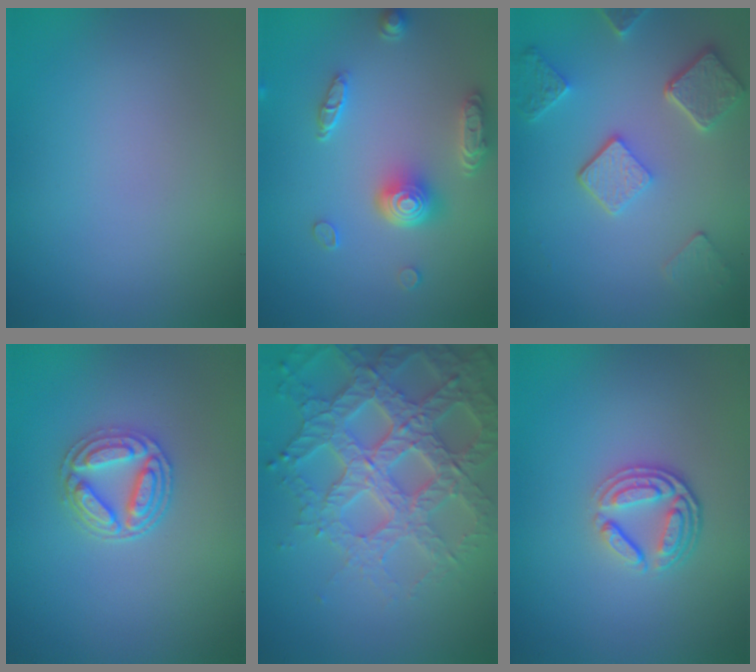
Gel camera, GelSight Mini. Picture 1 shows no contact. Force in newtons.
{"total": 4.7, "press": 3.7, "slide": 2.9}
{"total": 5.1, "press": 3.9, "slide": 3.2}
{"total": 3.7, "press": 3.3, "slide": 1.7}
{"total": 7.0, "press": 6.8, "slide": 1.7}
{"total": 3.8, "press": 2.8, "slide": 2.6}